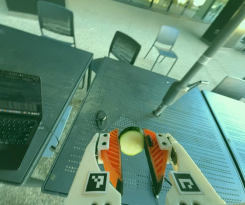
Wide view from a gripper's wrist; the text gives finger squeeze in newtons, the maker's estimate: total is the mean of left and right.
{"total": 11.2, "left": 11.6, "right": 10.7}